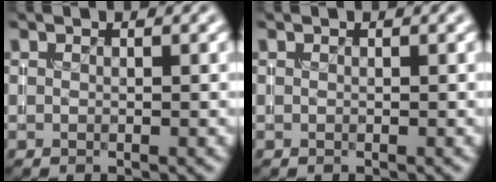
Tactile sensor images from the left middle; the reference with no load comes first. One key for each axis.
{"total": 0.0}